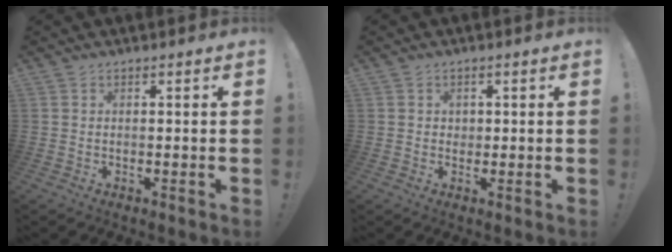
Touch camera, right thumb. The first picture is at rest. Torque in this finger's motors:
{"motor_torque": [-0.06, -0.20, -0.07, 0.18, 0.00]}